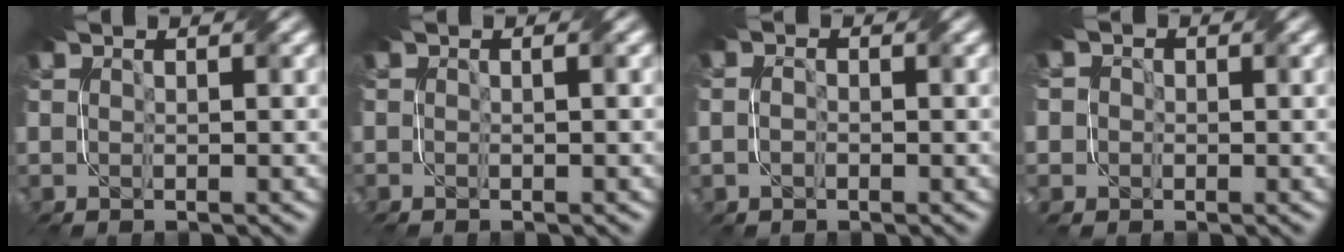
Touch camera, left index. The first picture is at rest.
{"total": 0.7, "force": [-0.3, 0.1, 0.6], "torque": [-0.011, -0.006, -0.006]}
{"total": 1.1, "force": [-0.4, 0.9, 0.5], "torque": [-0.013, -0.001, -0.008]}
{"total": 3.8, "force": [0.6, 3.6, 1.2], "torque": [-0.013, 0.019, -0.024]}